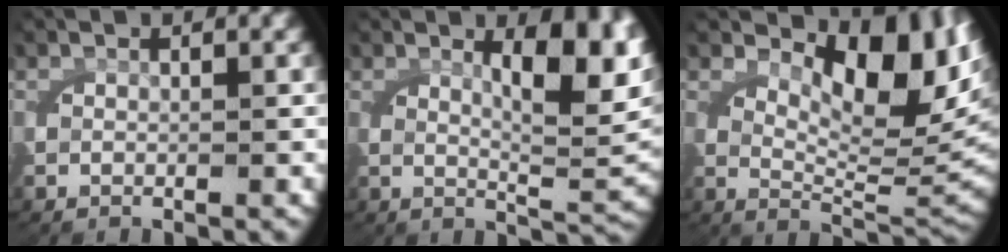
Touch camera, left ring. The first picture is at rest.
{"total": 7.7, "force": [2.9, 2.1, 6.8], "torque": [-0.085, 0.001, 0.044]}
{"total": 10.4, "force": [3.9, 4.3, 8.6], "torque": [-0.106, -0.002, 0.063]}